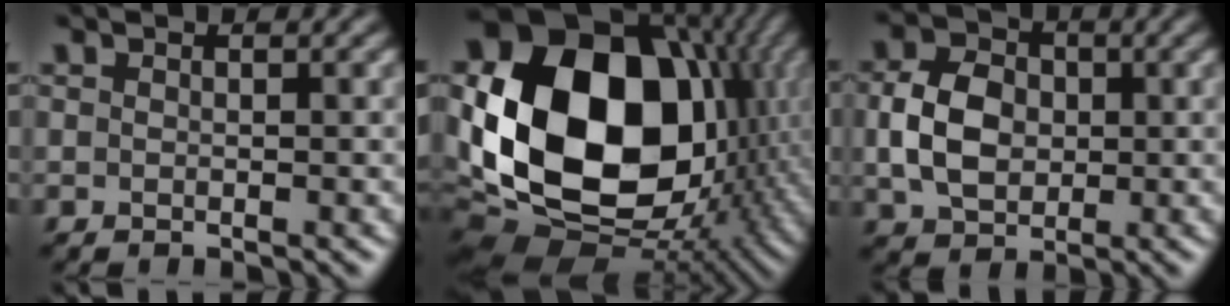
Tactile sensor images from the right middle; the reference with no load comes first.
{"total": 20.0, "force": [1.3, 14.8, 13.3], "torque": [-0.277, -0.018, 0.033]}
{"total": 5.6, "force": [0.0, 4.3, 3.6], "torque": [-0.074, 0.005, -0.003]}